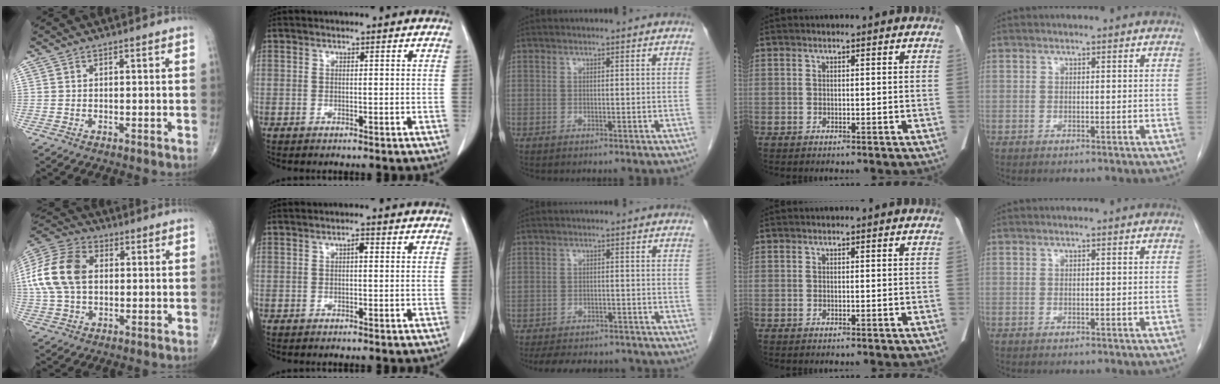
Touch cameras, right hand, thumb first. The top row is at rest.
{"thumb": {"total": 14.9, "force": [1.6, 9.8, 11.1], "torque": [-0.230, 0.023, 0.024]}, "index": {"total": 1.2, "force": [0.2, 0.4, 1.1], "torque": [-0.017, 0.004, 0.002]}, "middle": {"total": 11.9, "force": [-10.4, 4.5, 3.8], "torque": [-0.069, 0.004, -0.129]}}